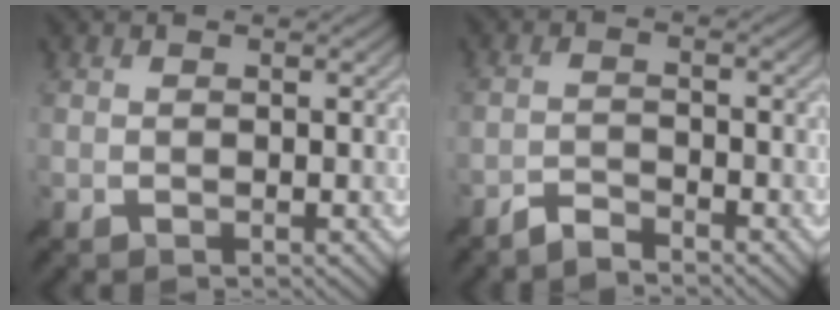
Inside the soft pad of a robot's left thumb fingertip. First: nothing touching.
{"total": 2.6, "force": [-2.5, 0.4, 0.8], "torque": [-0.015, -0.001, -0.054]}